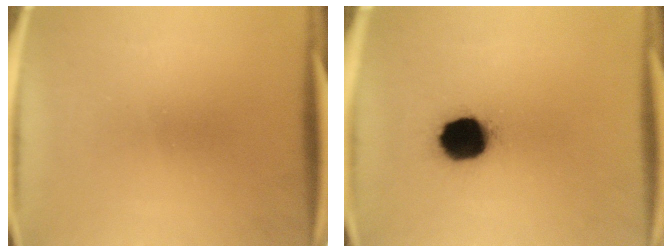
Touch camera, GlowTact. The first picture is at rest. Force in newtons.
{"total": 13.3}